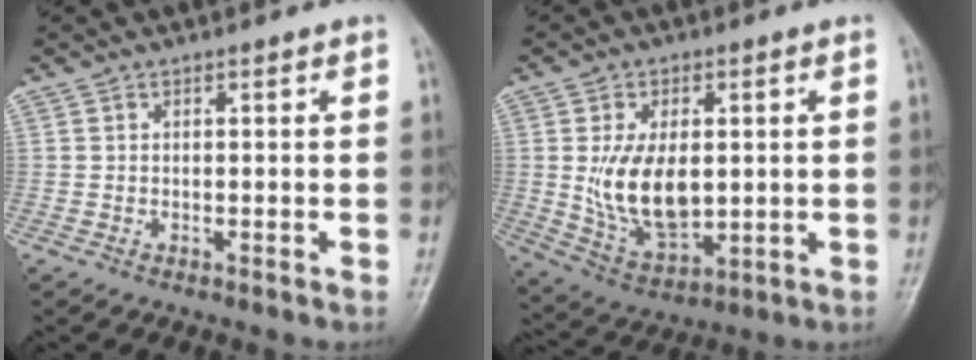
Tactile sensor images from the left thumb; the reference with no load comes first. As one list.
[{"total": 13.2, "force": [0.6, 7.7, 10.7], "torque": [-0.175, -0.013, 0.027]}]